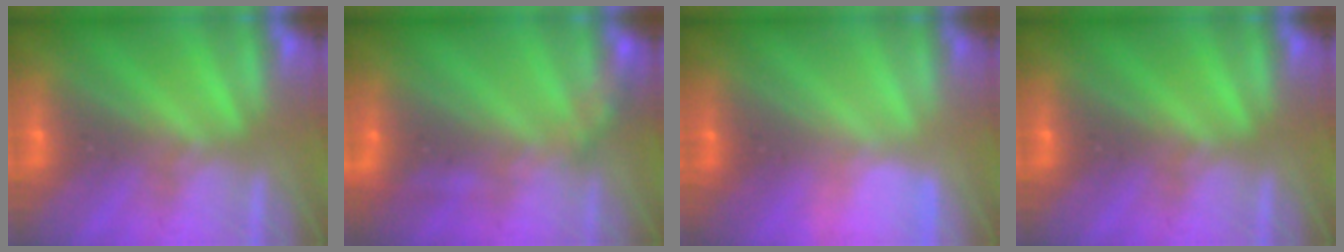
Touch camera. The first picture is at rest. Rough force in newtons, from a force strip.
{"total": 2.7}
{"total": 2.9}
{"total": 0.0}